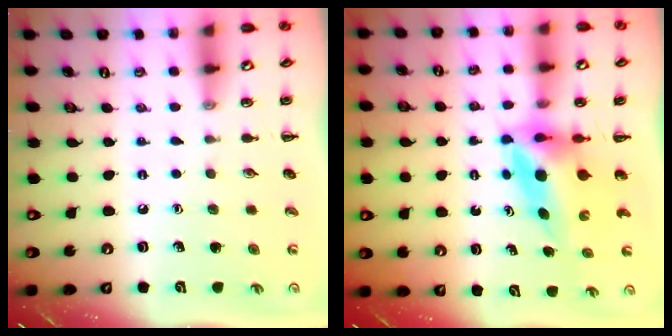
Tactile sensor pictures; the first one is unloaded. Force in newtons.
{"total": 6.0, "press": 5.8, "slide": 1.6}